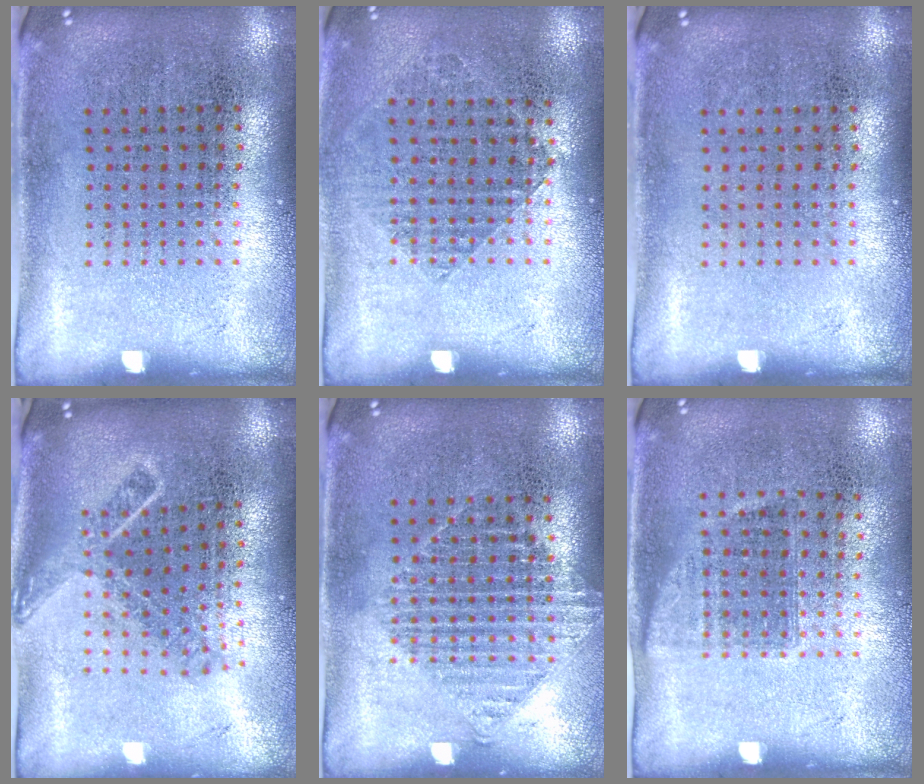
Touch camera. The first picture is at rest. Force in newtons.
{"total": 0.9, "press": 0.9, "slide": 0.3}
{"total": 0.0}
{"total": 1.5, "press": 1.2, "slide": 1.0}
{"total": 1.1, "press": 1.1, "slide": 0.3}
{"total": 0.9, "press": 0.8, "slide": 0.4}